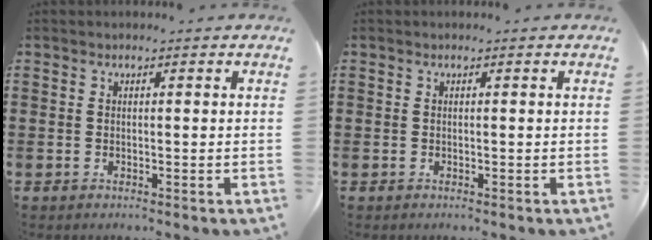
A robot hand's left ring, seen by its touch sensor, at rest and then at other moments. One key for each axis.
{"total": 0.0}